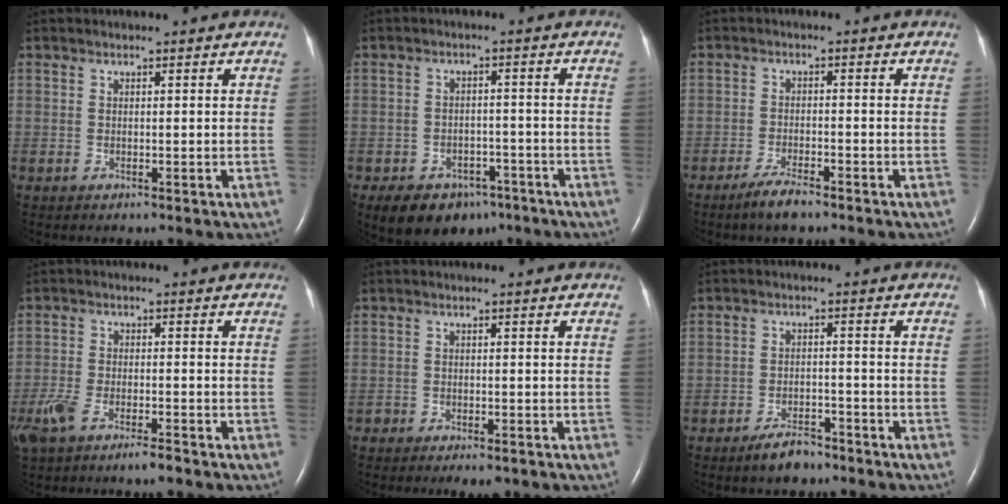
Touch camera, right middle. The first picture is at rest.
{"total": 9.9, "force": [-6.6, 6.3, 3.7], "torque": [-0.061, 0.009, -0.092]}
{"total": 3.7, "force": [-2.9, 0.4, 2.3], "torque": [-0.055, -0.006, -0.055]}
{"total": 7.0, "force": [-5.0, 1.7, 4.6], "torque": [-0.093, -0.006, -0.086]}
{"total": 3.6, "force": [-2.8, 1.4, 1.8], "torque": [-0.023, -0.004, -0.038]}
{"total": 4.3, "force": [-3.5, 1.5, 2.0], "torque": [-0.043, 0.000, -0.055]}